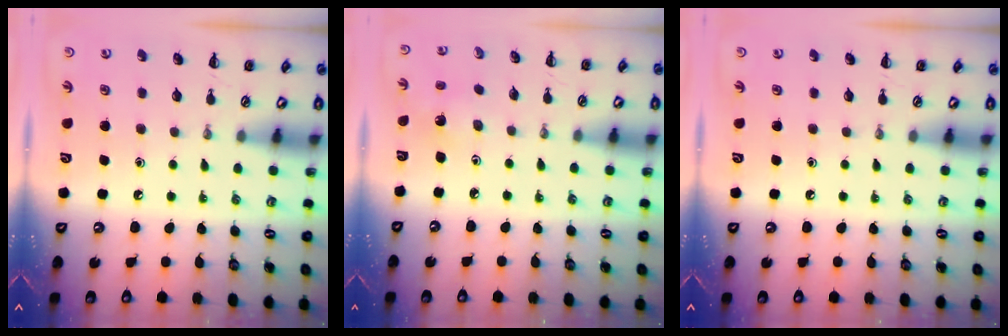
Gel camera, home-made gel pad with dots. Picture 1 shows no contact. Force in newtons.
{"total": 1.6, "press": 1.5, "slide": 0.5}
{"total": 0.0}